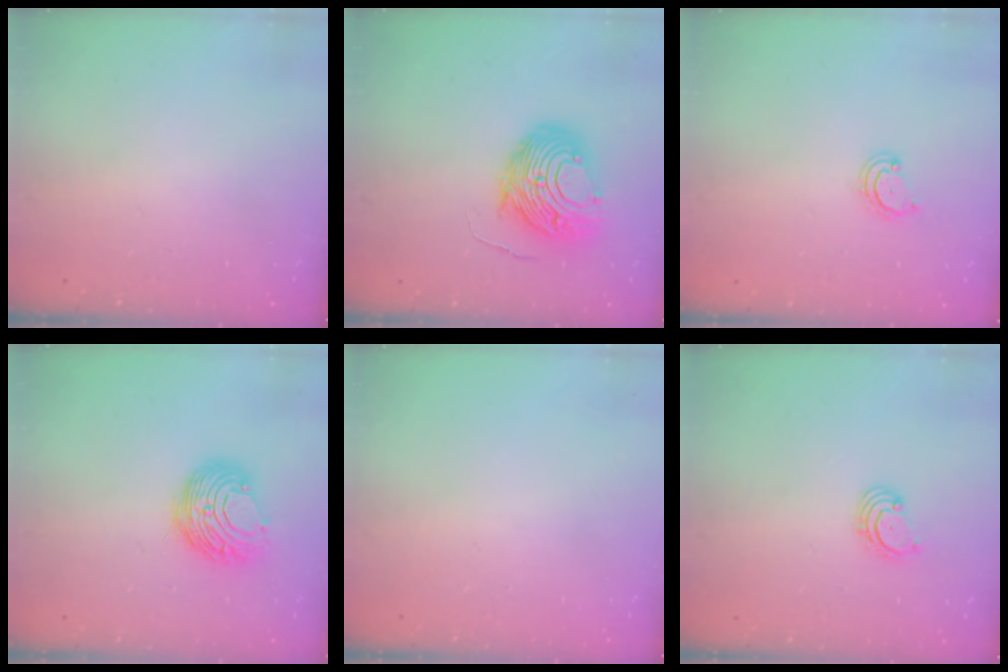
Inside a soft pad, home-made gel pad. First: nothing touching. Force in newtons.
{"total": 13.1, "press": 13.0, "slide": 1.2}
{"total": 2.8, "press": 2.8, "slide": 0.2}
{"total": 10.6, "press": 10.6, "slide": 0.5}
{"total": 0.0}
{"total": 1.9, "press": 1.8, "slide": 0.2}